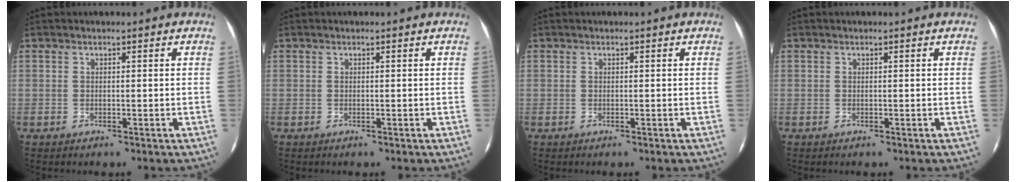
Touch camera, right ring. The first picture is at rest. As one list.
[{"total": 0.0}, {"total": 0.0}, {"total": 0.0}]